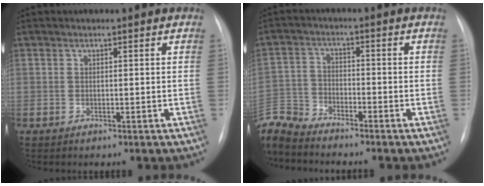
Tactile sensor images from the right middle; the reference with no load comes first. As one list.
[{"total": 7.9, "force": [-7.8, 1.2, 0.7], "torque": [-0.025, 0.003, -0.157]}]